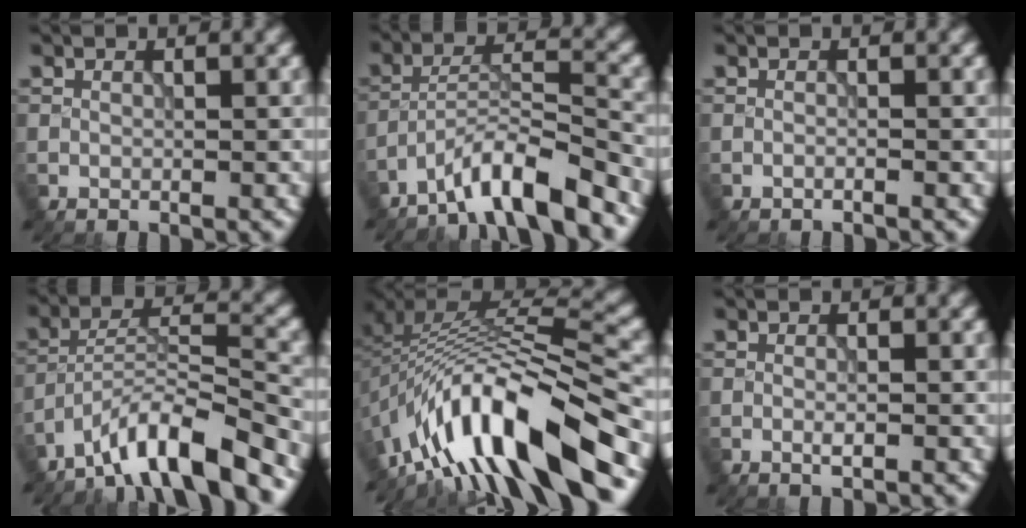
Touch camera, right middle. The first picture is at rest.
{"total": 6.7, "force": [-5.3, 0.8, 3.9], "torque": [-0.060, 0.010, -0.097]}
{"total": 0.6, "force": [-0.4, 0.2, 0.5], "torque": [-0.006, -0.004, -0.016]}
{"total": 8.6, "force": [-6.8, 1.5, 5.0], "torque": [-0.077, 0.008, -0.126]}
{"total": 13.6, "force": [-7.9, 3.9, 10.3], "torque": [-0.174, 0.020, -0.125]}
{"total": 0.8, "force": [-0.2, 0.1, 0.7], "torque": [-0.014, -0.003, -0.006]}